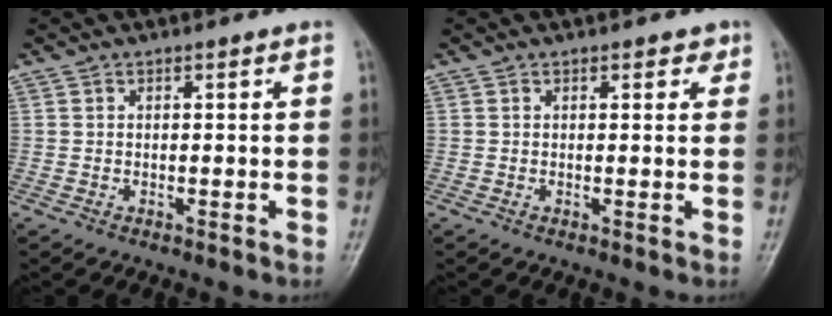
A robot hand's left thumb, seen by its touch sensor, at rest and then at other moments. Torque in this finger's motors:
{"motor_torque": [-0.08, 0.02, -0.01, -0.11, 0.04]}